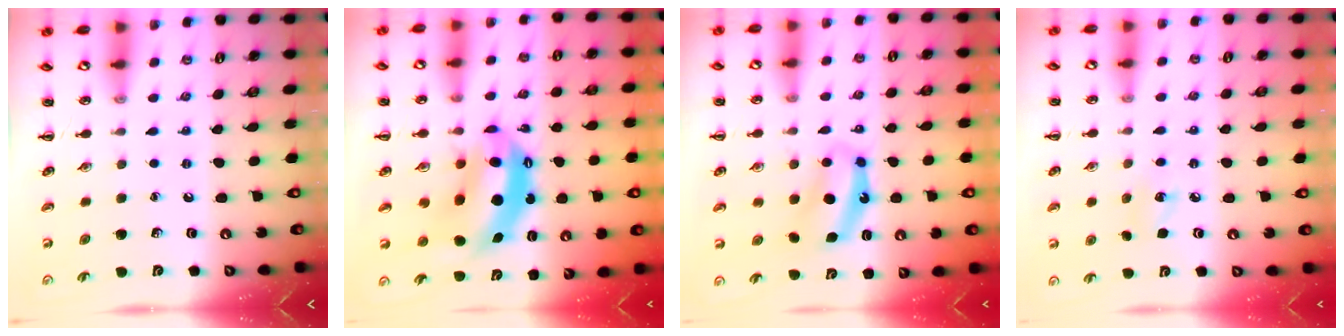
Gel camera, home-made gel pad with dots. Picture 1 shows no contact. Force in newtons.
{"total": 8.0, "press": 7.7, "slide": 1.9}
{"total": 7.1, "press": 7.0, "slide": 0.4}
{"total": 5.7, "press": 5.5, "slide": 1.4}